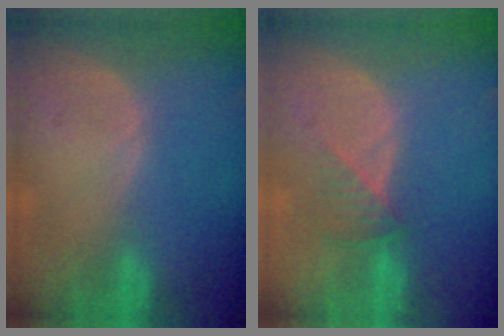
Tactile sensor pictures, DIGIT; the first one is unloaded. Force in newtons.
{"total": 3.1, "press": 2.9, "slide": 1.3}